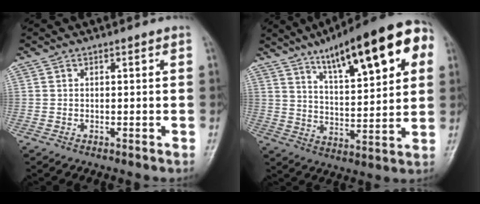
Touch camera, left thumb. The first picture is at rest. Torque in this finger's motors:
{"motor_torque": [2.06, 2.07, 1.87, -0.90, 0.18]}